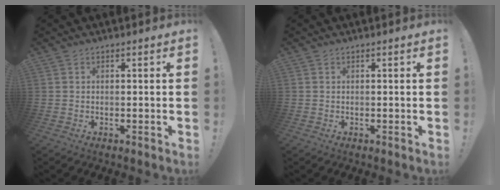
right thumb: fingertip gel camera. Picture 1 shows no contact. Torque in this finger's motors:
{"motor_torque": [-0.90, -1.62, -1.42, -0.73, -0.11]}